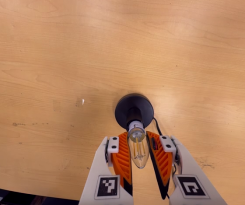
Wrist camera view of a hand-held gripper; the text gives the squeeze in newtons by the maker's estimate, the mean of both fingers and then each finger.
{"total": 12.4, "left": 11.9, "right": 12.9}